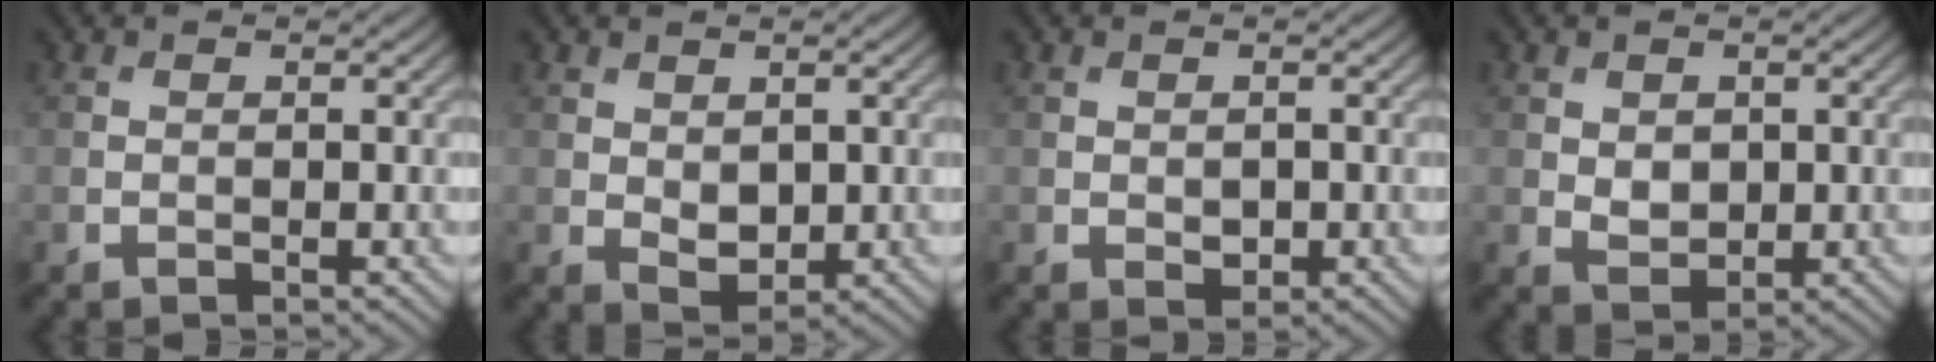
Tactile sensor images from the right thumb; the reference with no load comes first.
{"total": 2.7, "force": [0.5, 1.8, 1.9], "torque": [-0.039, -0.006, 0.016]}
{"total": 1.5, "force": [-0.3, 1.0, 1.1], "torque": [-0.019, -0.006, -0.001]}
{"total": 2.4, "force": [0.6, 1.8, 1.4], "torque": [-0.034, -0.005, 0.014]}